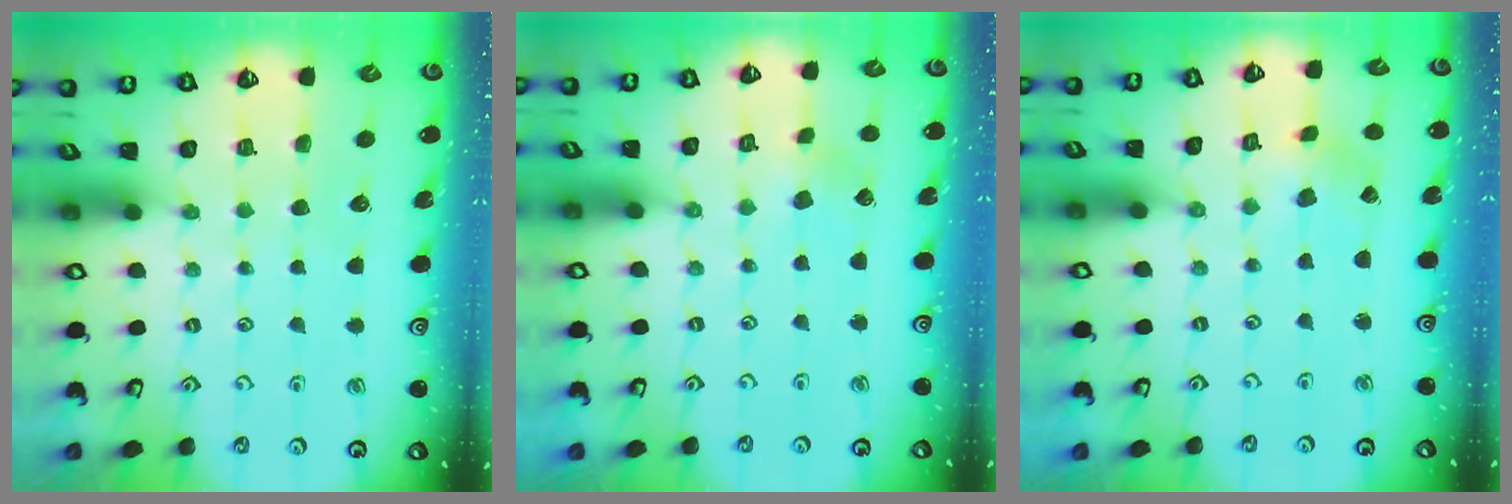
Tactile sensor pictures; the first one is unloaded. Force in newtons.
{"total": 1.8, "press": 1.8, "slide": 0.4}
{"total": 1.1, "press": 1.1, "slide": 0.2}